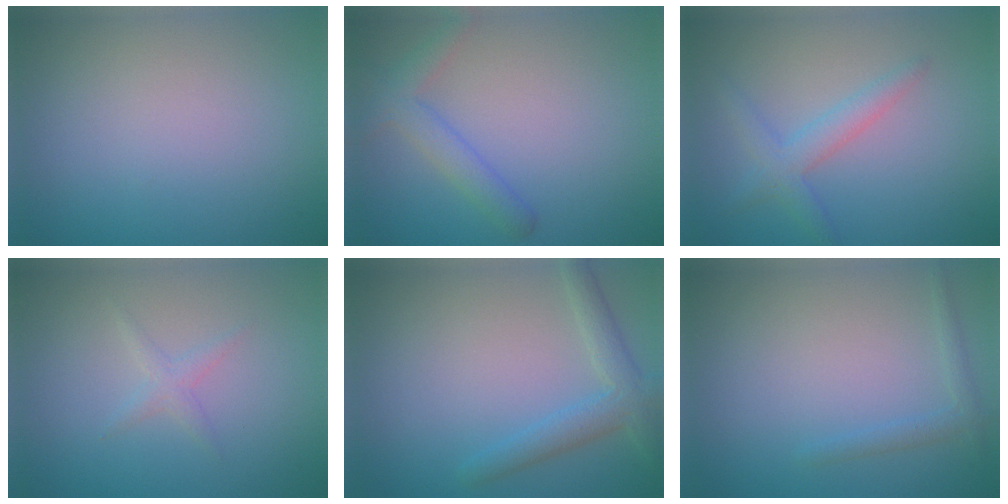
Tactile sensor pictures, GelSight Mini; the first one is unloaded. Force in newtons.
{"total": 2.3, "press": 2.3, "slide": 0.2}
{"total": 2.5, "press": 2.5, "slide": 0.1}
{"total": 1.1, "press": 1.1, "slide": 0.1}
{"total": 2.9, "press": 2.9, "slide": 0.2}
{"total": 1.2, "press": 1.2, "slide": 0.1}